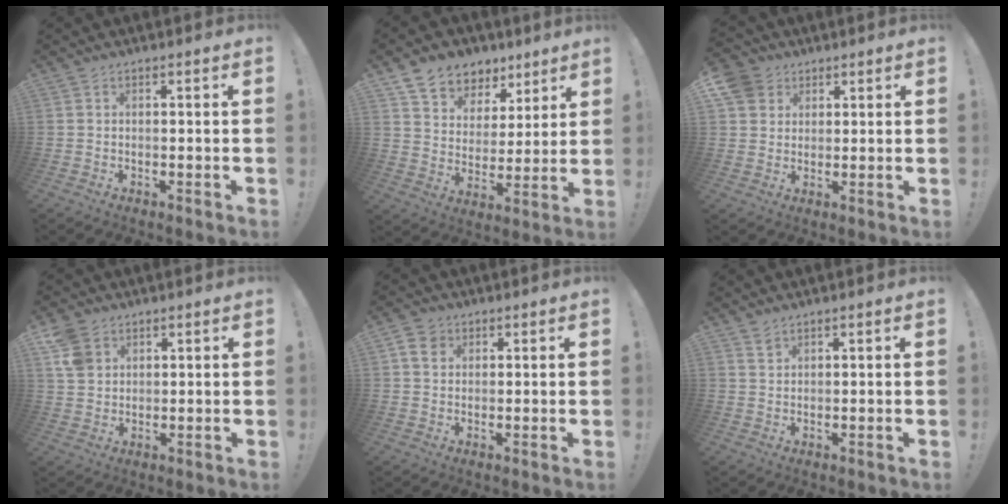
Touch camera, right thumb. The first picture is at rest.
{"total": 8.5, "force": [6.0, 5.8, 1.4], "torque": [-0.021, -0.051, 0.117]}
{"total": 7.0, "force": [3.4, 5.9, 1.7], "torque": [-0.033, -0.014, 0.069]}
{"total": 7.1, "force": [3.6, 5.3, 3.0], "torque": [-0.064, -0.008, 0.074]}
{"total": 5.3, "force": [2.3, 4.2, 2.2], "torque": [-0.030, -0.004, 0.045]}
{"total": 2.0, "force": [1.6, 1.1, 0.6], "torque": [0.002, -0.011, 0.027]}